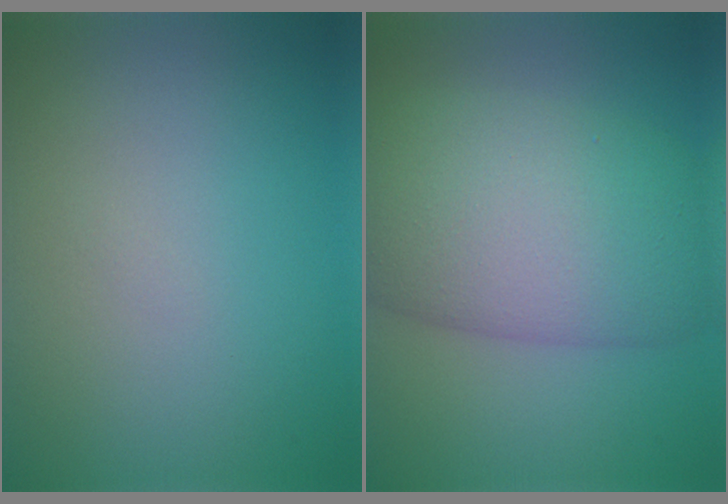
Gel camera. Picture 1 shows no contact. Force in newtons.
{"total": 11.1, "press": 11.0, "slide": 0.6}